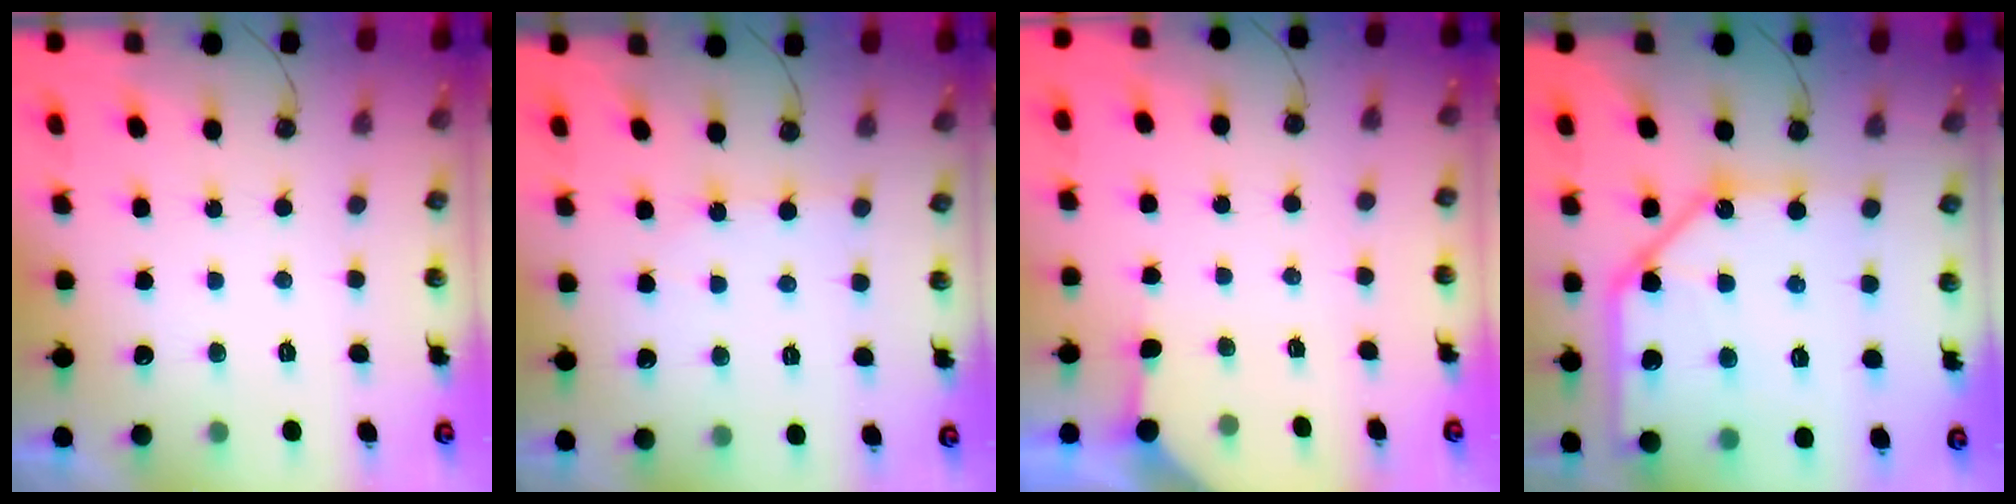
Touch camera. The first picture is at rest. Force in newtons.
{"total": 3.0, "press": 3.0, "slide": 0.4}
{"total": 2.4, "press": 2.3, "slide": 0.3}
{"total": 17.3, "press": 17.1, "slide": 2.2}